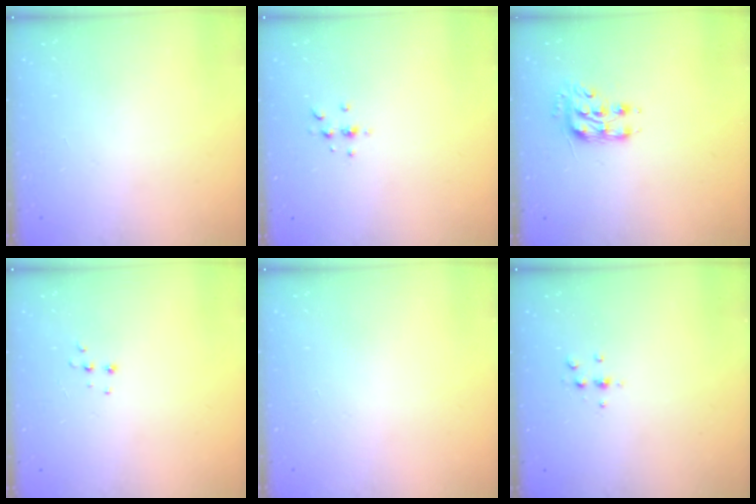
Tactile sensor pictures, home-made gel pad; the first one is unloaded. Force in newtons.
{"total": 3.7, "press": 3.3, "slide": 1.6}
{"total": 8.1, "press": 8.0, "slide": 1.0}
{"total": 4.9, "press": 4.9, "slide": 0.7}
{"total": 0.0}
{"total": 5.3, "press": 5.2, "slide": 1.0}